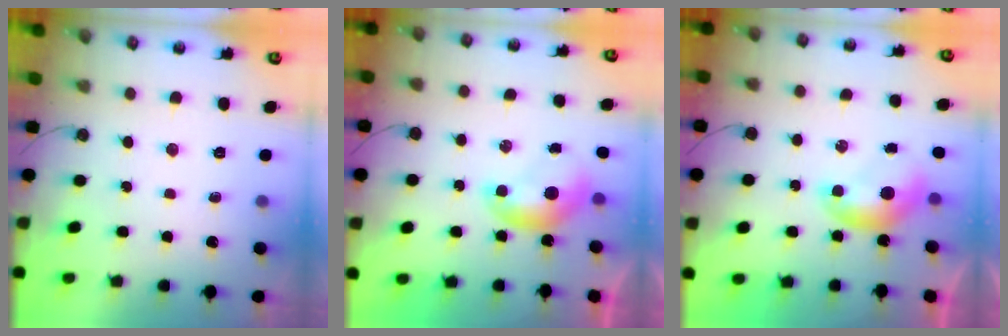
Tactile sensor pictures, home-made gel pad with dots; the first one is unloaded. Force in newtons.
{"total": 0.0}
{"total": 0.0}